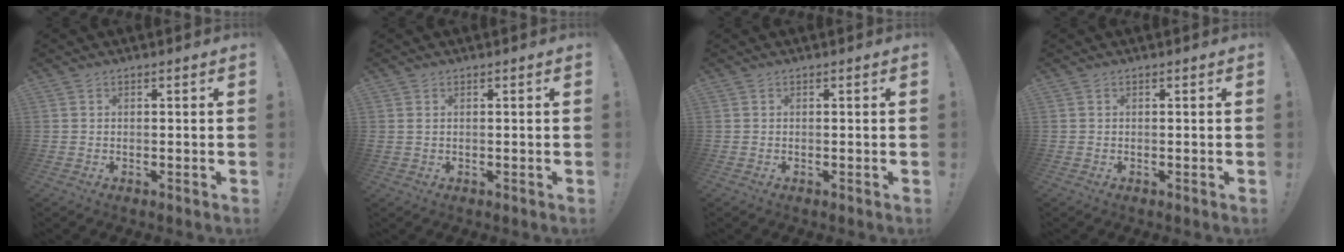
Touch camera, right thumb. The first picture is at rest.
{"total": 1.0, "force": [0.5, 0.5, 0.7], "torque": [-0.015, 0.003, 0.009]}
{"total": 0.0}
{"total": 0.0}